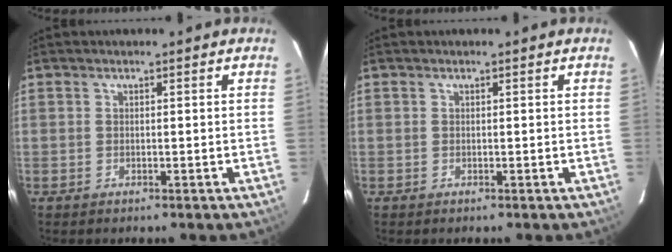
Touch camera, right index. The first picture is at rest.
{"total": 0.0}